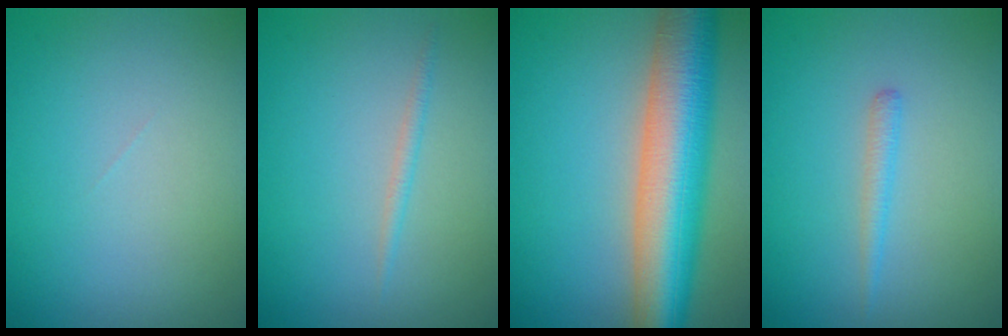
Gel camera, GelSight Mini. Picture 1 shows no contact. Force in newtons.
{"total": 0.8, "press": 0.8, "slide": 0.0}
{"total": 11.0, "press": 11.0, "slide": 0.3}
{"total": 1.2, "press": 1.2, "slide": 0.0}